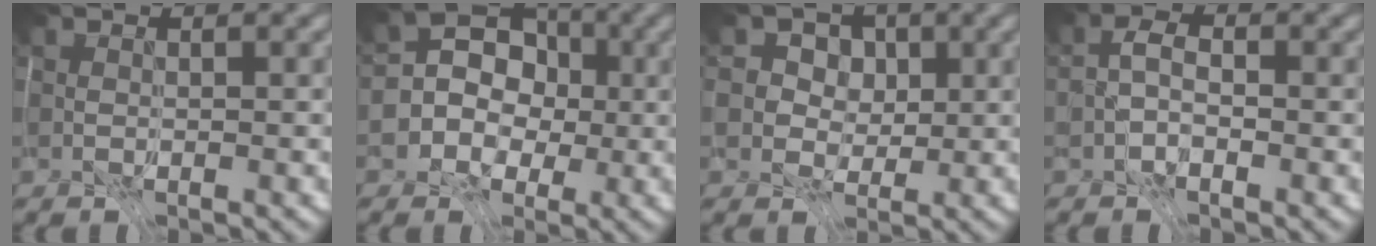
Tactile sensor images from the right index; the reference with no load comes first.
{"total": 5.9, "force": [-2.0, 5.3, 1.8], "torque": [-0.015, 0.025, -0.073]}
{"total": 7.4, "force": [4.1, 4.5, 4.3], "torque": [-0.052, 0.020, 0.051]}
{"total": 3.5, "force": [-3.3, -0.9, -0.5], "torque": [0.063, -0.001, -0.070]}